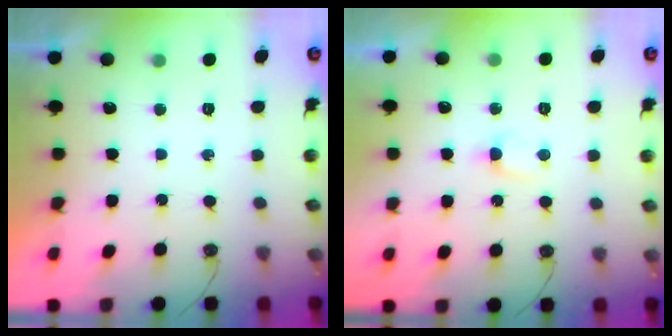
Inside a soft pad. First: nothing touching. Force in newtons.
{"total": 2.7, "press": 2.7, "slide": 0.4}